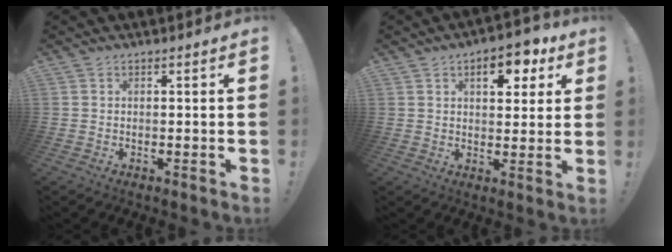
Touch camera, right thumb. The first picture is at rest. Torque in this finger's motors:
{"motor_torque": [-0.28, 0.79, 0.51, 0.56, 0.00]}